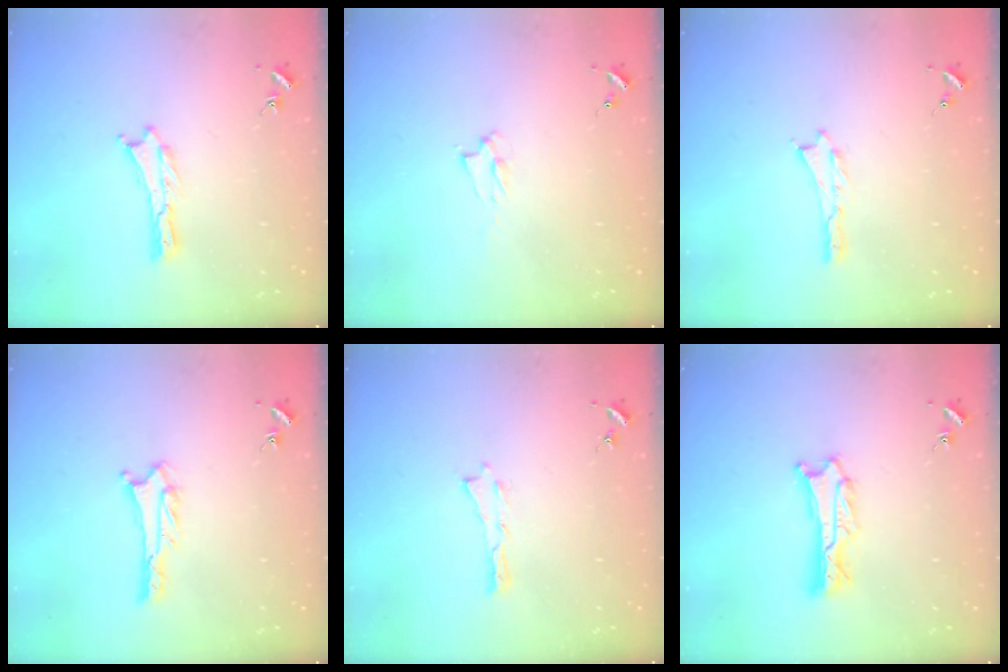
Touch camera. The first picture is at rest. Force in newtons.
{"total": 1.4, "press": 1.3, "slide": 0.3}
{"total": 0.0}
{"total": 2.7, "press": 2.7, "slide": 0.2}
{"total": 0.0}
{"total": 1.8, "press": 1.8, "slide": 0.2}